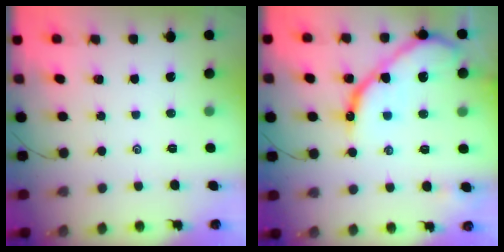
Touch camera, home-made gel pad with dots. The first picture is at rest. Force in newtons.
{"total": 14.5, "press": 14.5, "slide": 1.4}